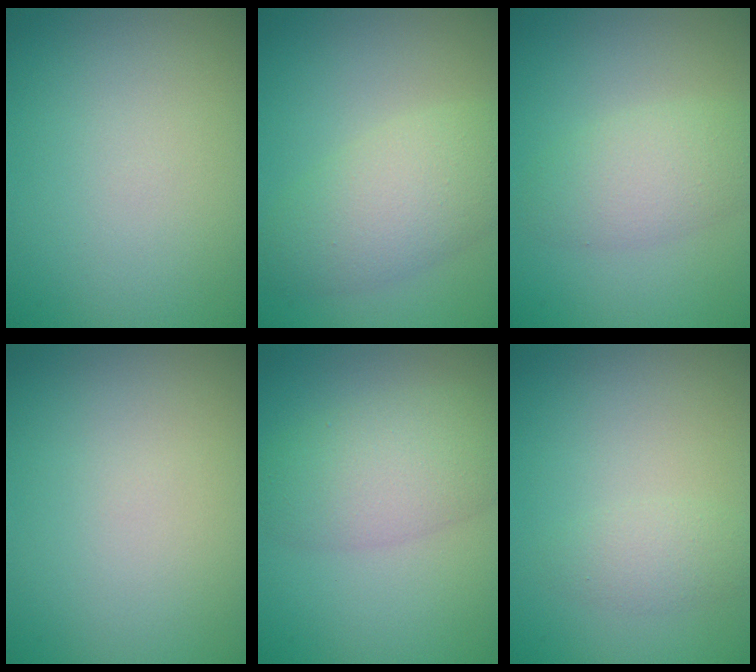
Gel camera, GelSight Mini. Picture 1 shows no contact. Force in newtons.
{"total": 6.5, "press": 6.5, "slide": 0.1}
{"total": 3.5, "press": 3.5, "slide": 0.1}
{"total": 0.0}
{"total": 5.4, "press": 5.4, "slide": 0.2}
{"total": 1.6, "press": 1.6, "slide": 0.1}